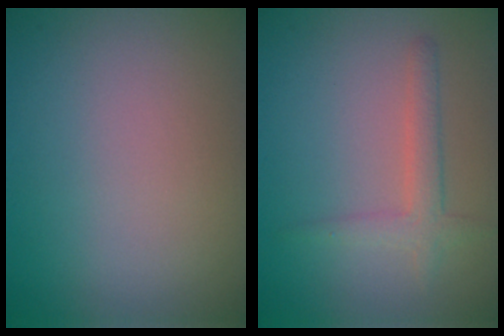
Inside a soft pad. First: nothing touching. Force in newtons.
{"total": 2.1, "press": 2.1, "slide": 0.1}